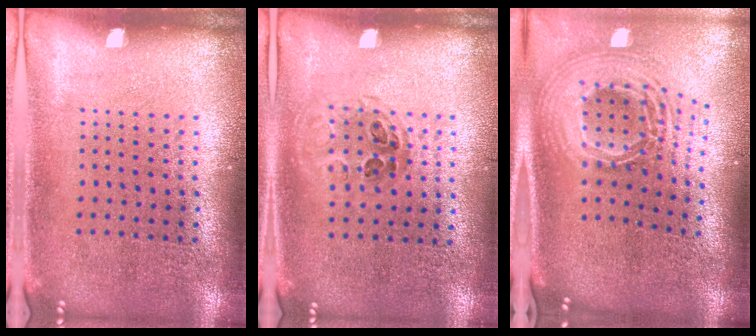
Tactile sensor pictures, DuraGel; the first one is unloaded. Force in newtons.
{"total": 1.0, "press": 0.8, "slide": 0.5}
{"total": 2.9, "press": 2.0, "slide": 2.1}